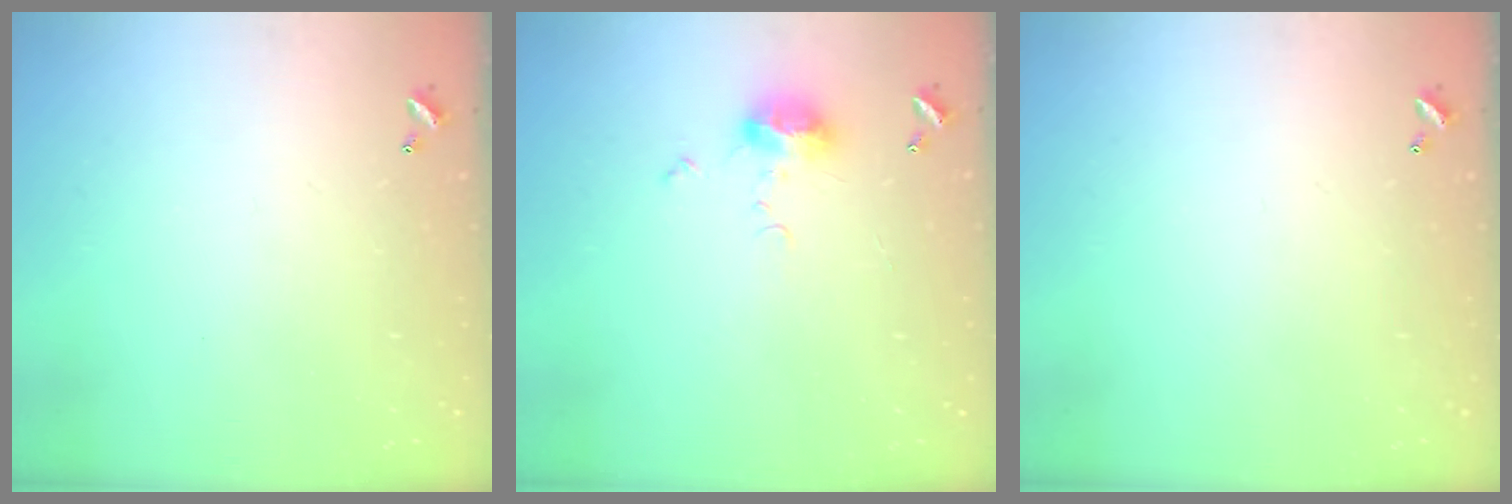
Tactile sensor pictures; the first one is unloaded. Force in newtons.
{"total": 6.2, "press": 6.2, "slide": 0.7}
{"total": 0.0}